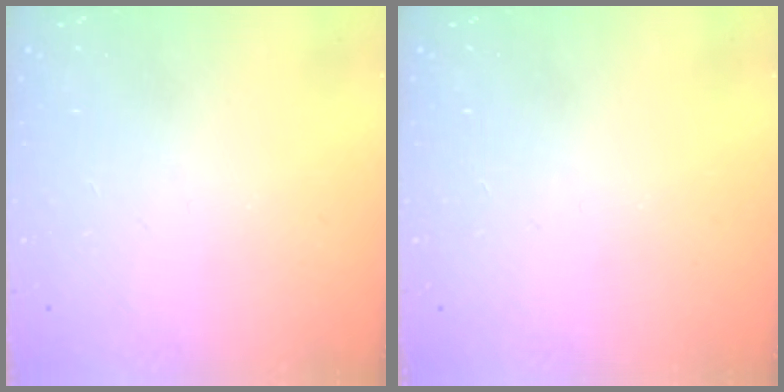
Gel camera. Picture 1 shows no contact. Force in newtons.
{"total": 0.0}